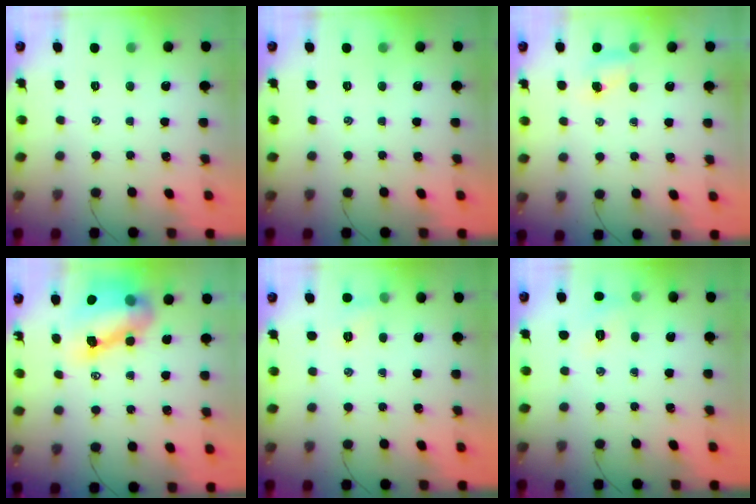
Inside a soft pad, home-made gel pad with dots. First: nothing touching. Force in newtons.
{"total": 0.0}
{"total": 4.0, "press": 4.0, "slide": 0.7}
{"total": 13.3, "press": 12.7, "slide": 4.1}
{"total": 4.6, "press": 4.4, "slide": 1.3}
{"total": 6.3, "press": 6.1, "slide": 1.5}